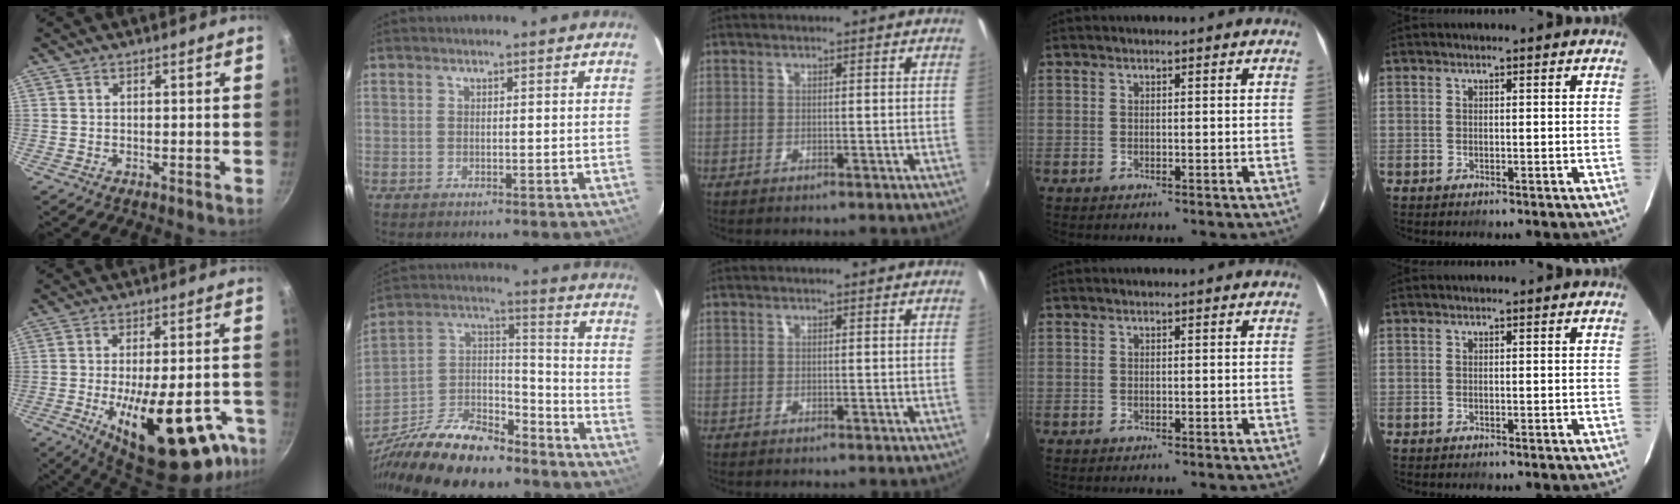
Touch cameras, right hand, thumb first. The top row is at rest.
{"thumb": {"total": 25.6, "force": [-10.8, 10.4, 20.8], "torque": [-0.251, 0.017, -0.145]}, "index": {"total": 23.8, "force": [-17.3, 10.3, 12.7], "torque": [-0.270, 0.018, -0.286]}}